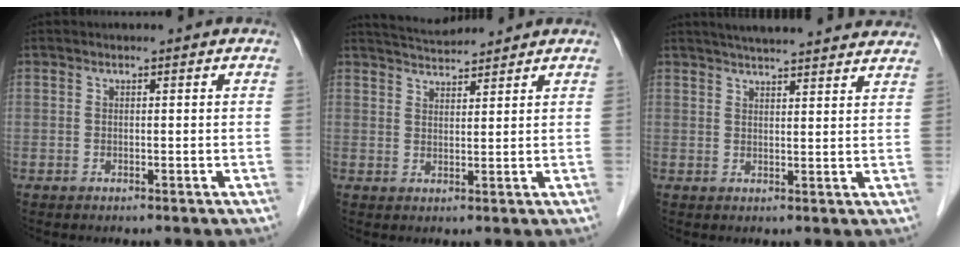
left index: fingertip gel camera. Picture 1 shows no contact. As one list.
[{"total": 5.2, "force": [5.1, 0.2, 0.9], "torque": [-0.022, 0.025, 0.088]}, {"total": 17.0, "force": [15.5, 1.5, 6.7], "torque": [-0.096, 0.025, 0.197]}]